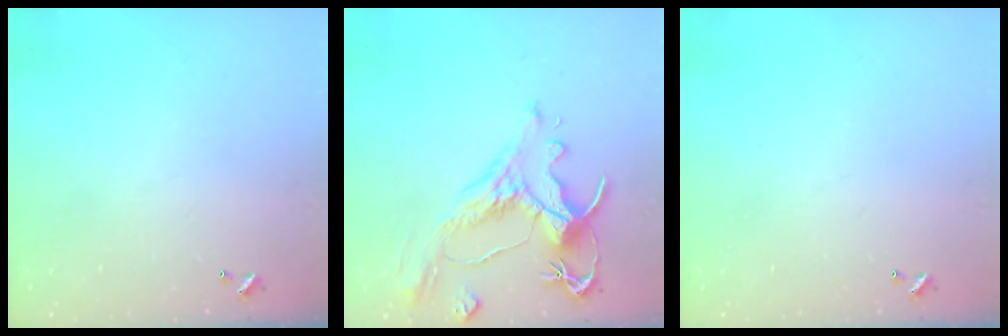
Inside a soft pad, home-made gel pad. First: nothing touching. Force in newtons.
{"total": 1.6, "press": 0.8, "slide": 1.4}
{"total": 0.0}